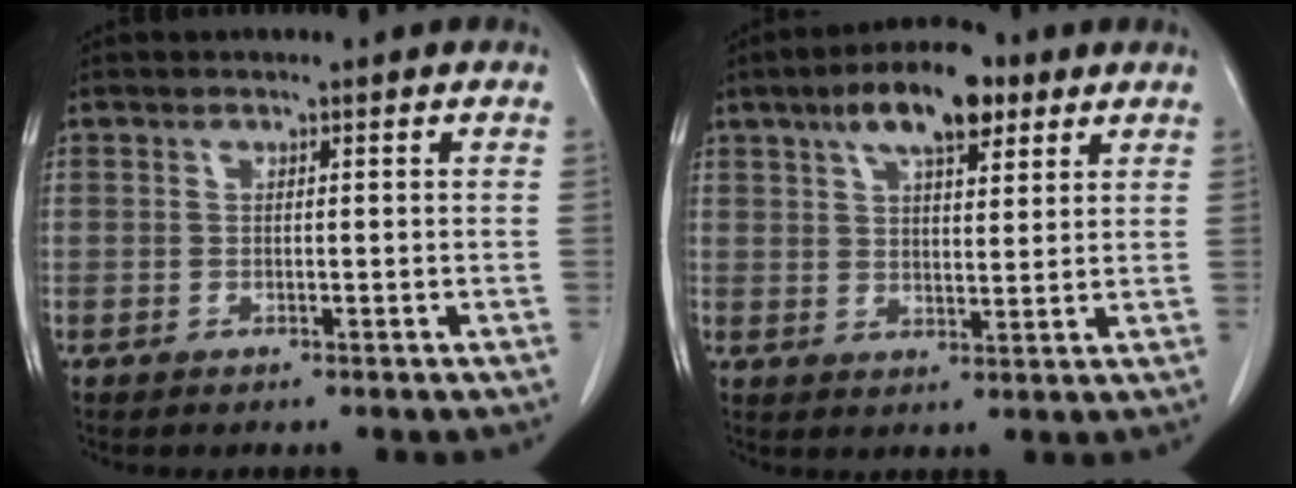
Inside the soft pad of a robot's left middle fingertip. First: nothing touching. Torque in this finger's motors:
{"motor_torque": [1.33, -0.82, 0.13, 0.09]}